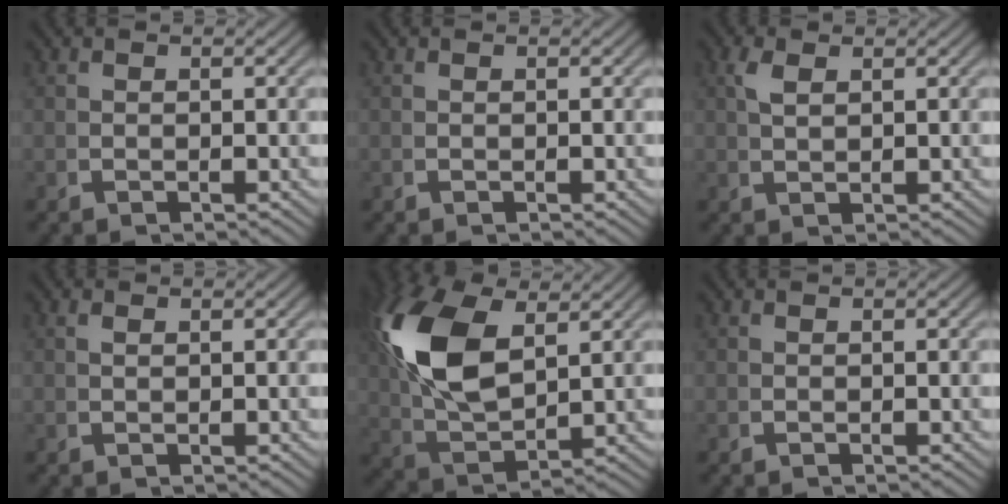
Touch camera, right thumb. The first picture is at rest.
{"total": 0.0}
{"total": 1.5, "force": [1.3, -0.1, 0.7], "torque": [-0.014, 0.004, 0.033]}
{"total": 0.6, "force": [0.5, 0.0, 0.2], "torque": [-0.002, 0.000, 0.013]}
{"total": 10.4, "force": [2.3, 5.9, 8.3], "torque": [-0.203, -0.022, 0.062]}
{"total": 0.0}